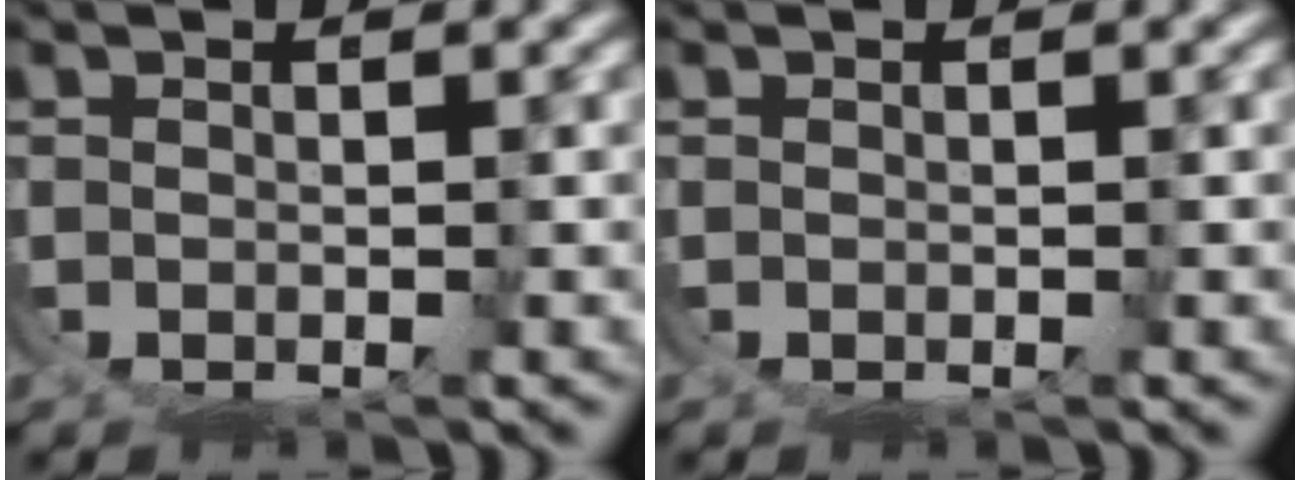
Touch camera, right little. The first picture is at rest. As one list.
[{"total": 0.0}]